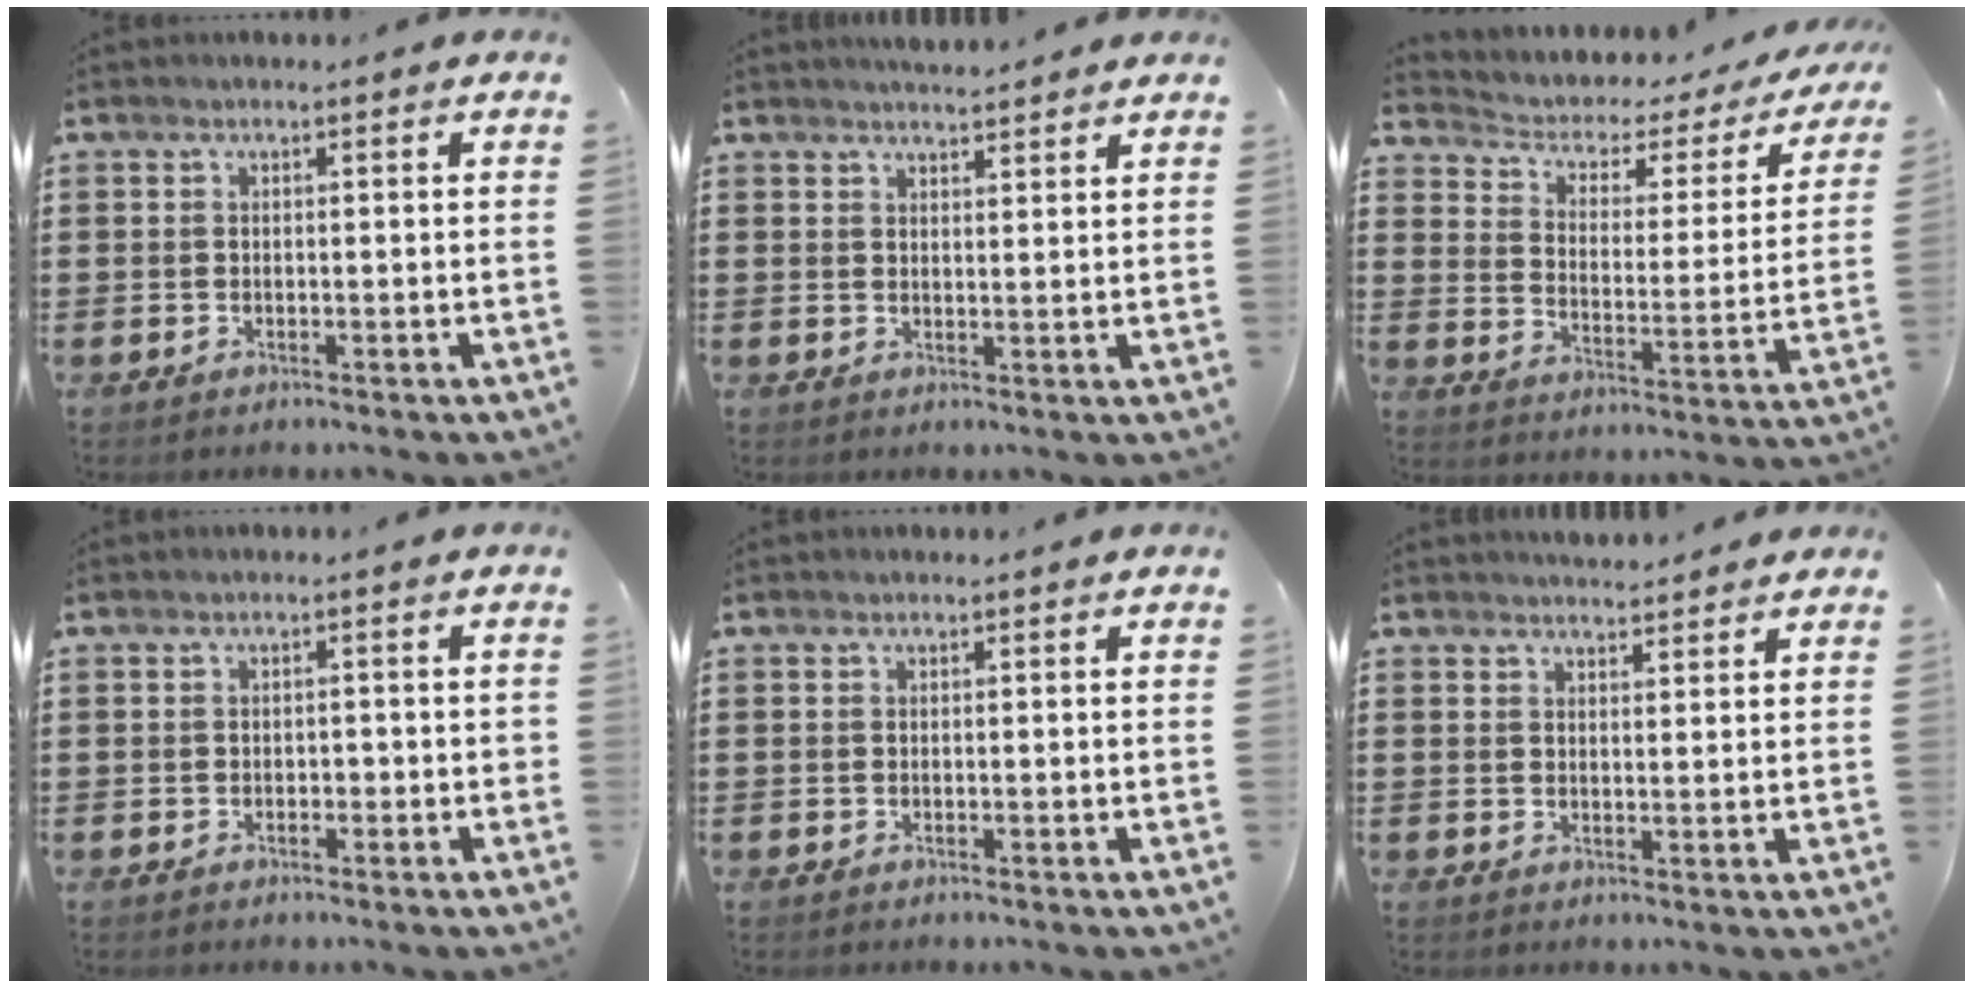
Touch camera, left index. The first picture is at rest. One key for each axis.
{"total": 2.7, "fx": 2.6, "fy": 0.0, "fz": 0.2, "tx": -0.010, "ty": -0.006, "tz": 0.050}
{"total": 2.9, "fx": 1.5, "fy": 1.8, "fz": 1.6, "tx": -0.045, "ty": -0.013, "tz": 0.016}
{"total": 1.0, "fx": -0.6, "fy": 0.6, "fz": 0.5, "tx": -0.013, "ty": 0.002, "tz": -0.015}
{"total": 0.0}
{"total": 2.5, "fx": 2.5, "fy": 0.2, "fz": 0.2, "tx": -0.010, "ty": -0.003, "tz": 0.047}